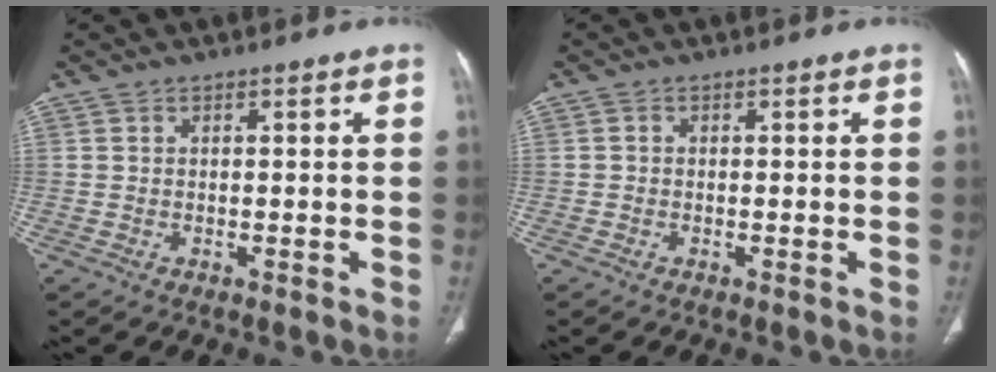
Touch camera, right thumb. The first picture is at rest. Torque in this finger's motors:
{"motor_torque": [-0.39, 0.13, -0.11, -0.33, 0.04]}